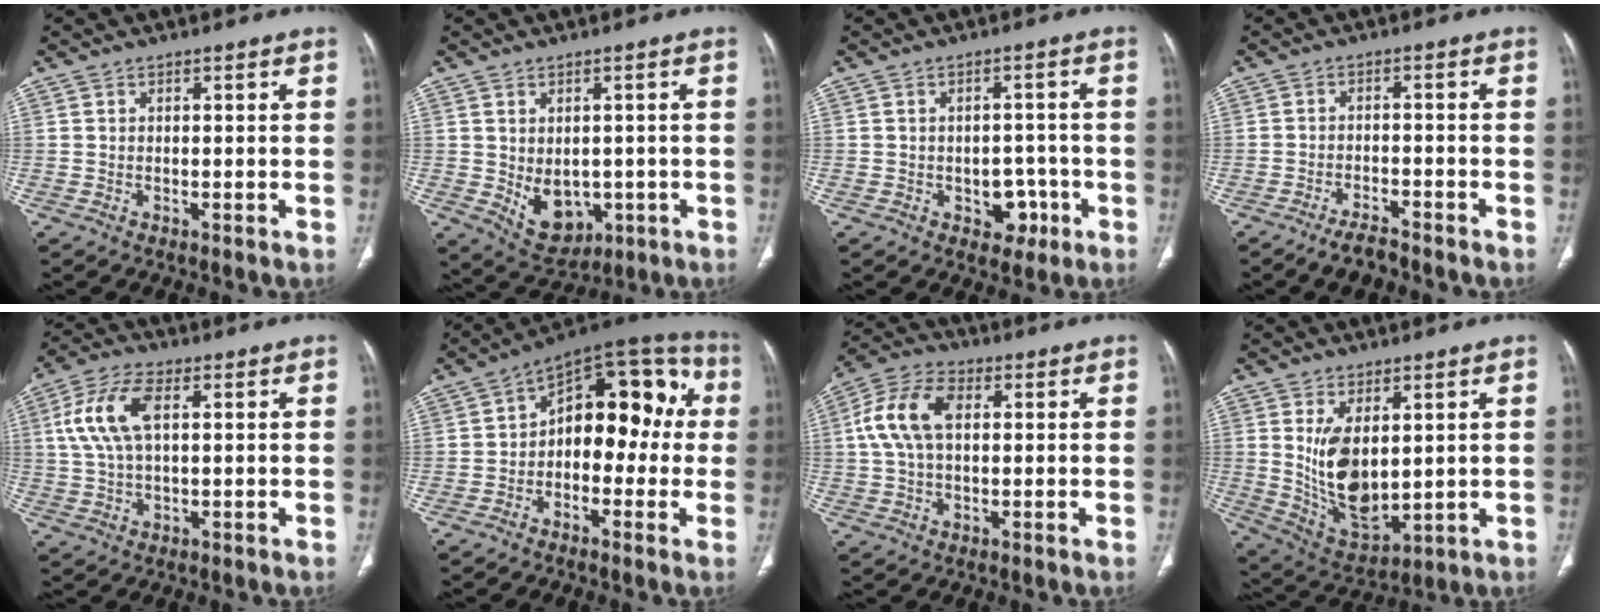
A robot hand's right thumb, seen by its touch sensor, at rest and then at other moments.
{"total": 8.3, "force": [-1.4, 6.0, 5.5], "torque": [-0.060, -0.005, 0.004]}
{"total": 5.3, "force": [-2.0, 4.0, 2.8], "torque": [-0.006, 0.020, -0.019]}
{"total": 4.2, "force": [-3.6, 1.2, 1.9], "torque": [-0.039, 0.015, -0.063]}
{"total": 10.3, "force": [2.6, 5.1, 8.5], "torque": [-0.186, 0.016, 0.049]}
{"total": 16.4, "force": [0.6, 10.0, 13.0], "torque": [-0.117, 0.054, -0.008]}
{"total": 10.8, "force": [2.1, 6.6, 8.4], "torque": [-0.173, 0.024, 0.036]}
{"total": 12.1, "force": [2.2, 6.4, 10.0], "torque": [-0.166, -0.025, 0.065]}